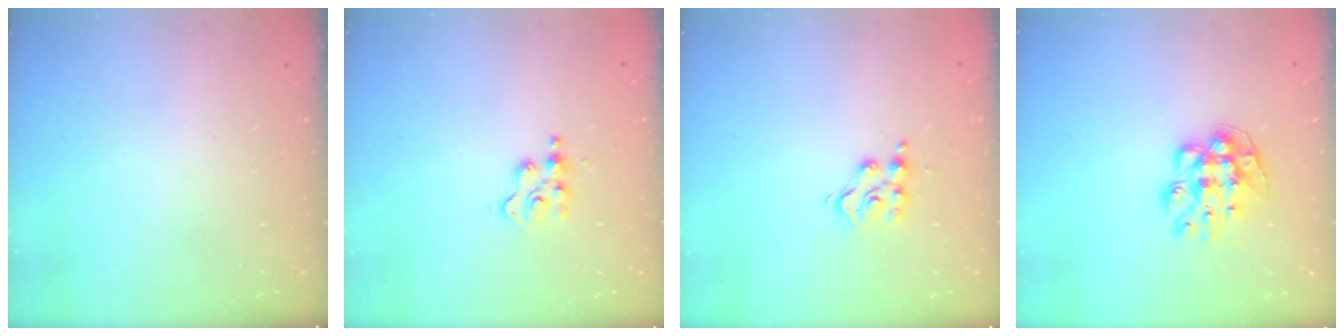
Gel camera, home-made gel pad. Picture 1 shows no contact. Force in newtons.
{"total": 3.9, "press": 3.9, "slide": 0.5}
{"total": 7.9, "press": 7.8, "slide": 0.7}
{"total": 10.1, "press": 10.1, "slide": 0.6}